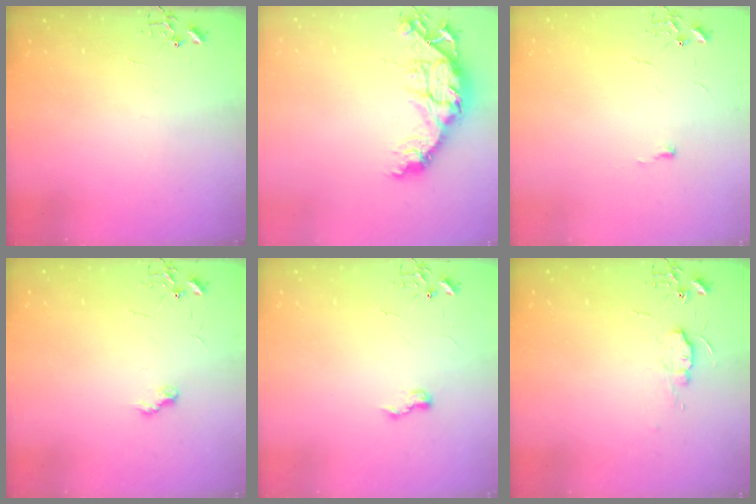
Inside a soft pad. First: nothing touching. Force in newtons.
{"total": 15.5, "press": 15.4, "slide": 1.3}
{"total": 3.3, "press": 3.3, "slide": 0.5}
{"total": 6.6, "press": 6.6, "slide": 0.7}
{"total": 5.6, "press": 5.6, "slide": 0.2}
{"total": 7.0, "press": 7.0, "slide": 0.8}